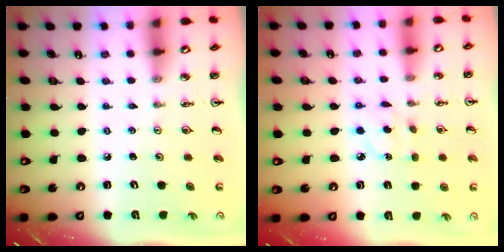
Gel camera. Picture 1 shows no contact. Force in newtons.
{"total": 3.8, "press": 3.7, "slide": 0.8}